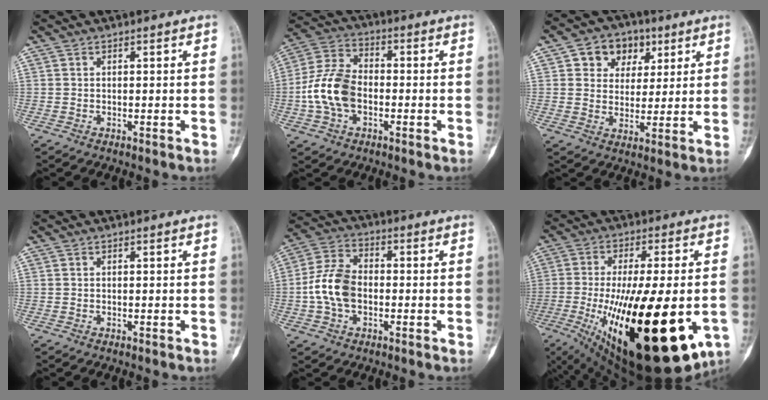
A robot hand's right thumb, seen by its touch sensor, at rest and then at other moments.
{"total": 11.7, "force": [-2.2, 7.7, 8.5], "torque": [-0.167, 0.031, -0.050]}
{"total": 9.6, "force": [4.1, 7.6, 4.1], "torque": [-0.022, -0.008, 0.063]}
{"total": 0.0}
{"total": 9.9, "force": [-1.4, 6.6, 7.2], "torque": [-0.136, 0.026, -0.036]}
{"total": 33.7, "force": [-8.1, 12.0, 30.5], "torque": [-0.444, -0.035, -0.099]}